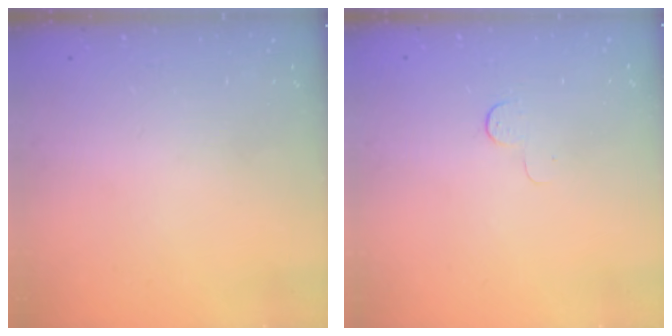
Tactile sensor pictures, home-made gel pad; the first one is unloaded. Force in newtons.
{"total": 3.9, "press": 3.8, "slide": 0.4}